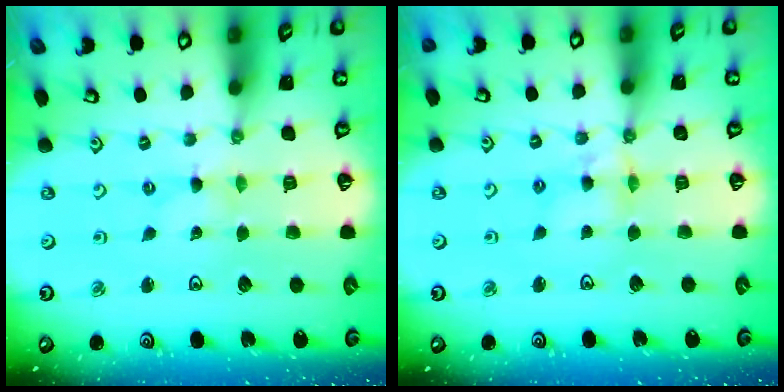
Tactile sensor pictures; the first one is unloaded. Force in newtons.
{"total": 5.7, "press": 5.7, "slide": 0.5}